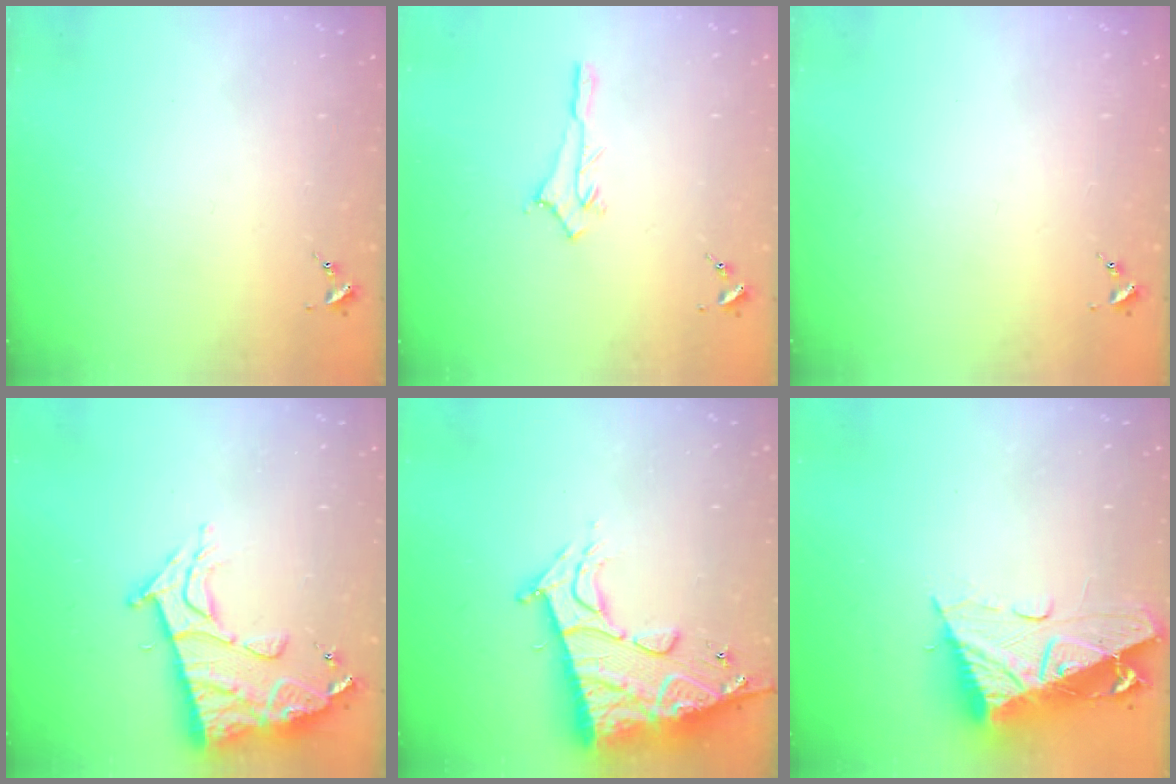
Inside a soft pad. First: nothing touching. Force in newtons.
{"total": 2.9, "press": 2.8, "slide": 0.4}
{"total": 0.0}
{"total": 14.4, "press": 14.3, "slide": 1.2}
{"total": 18.9, "press": 18.8, "slide": 1.8}
{"total": 16.6, "press": 16.5, "slide": 1.5}